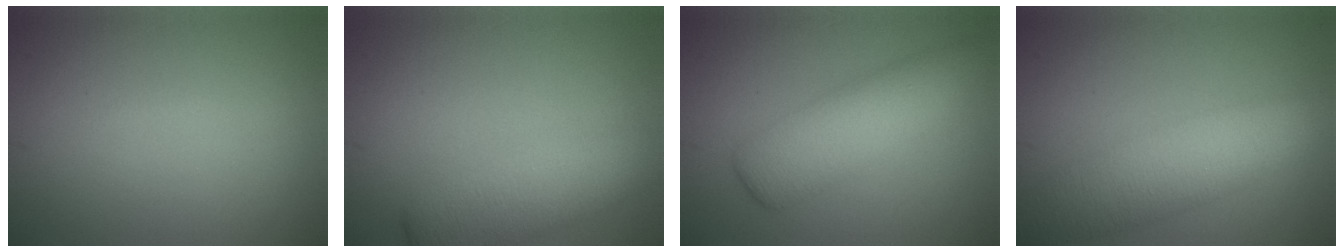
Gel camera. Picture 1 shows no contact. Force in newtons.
{"total": 5.2, "press": 5.2, "slide": 0.2}
{"total": 5.0, "press": 5.0, "slide": 0.3}
{"total": 7.0, "press": 7.0, "slide": 0.4}